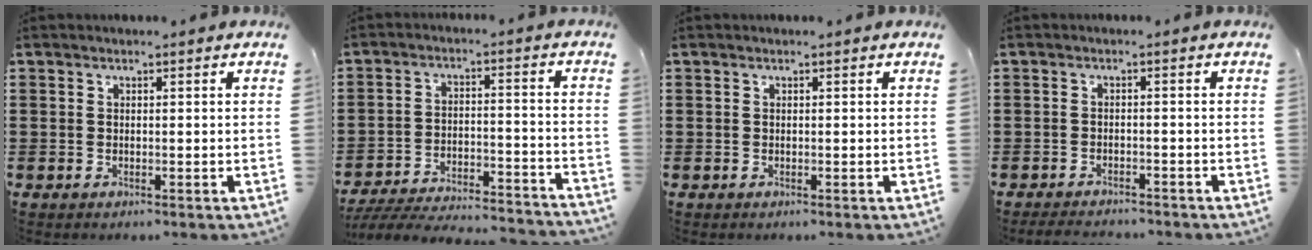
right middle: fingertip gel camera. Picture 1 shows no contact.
{"total": 6.0, "force": [-5.7, 0.4, 1.7], "torque": [-0.037, 0.000, -0.115]}
{"total": 0.0}
{"total": 2.2, "force": [-2.2, 0.2, 0.2], "torque": [-0.011, -0.004, -0.045]}